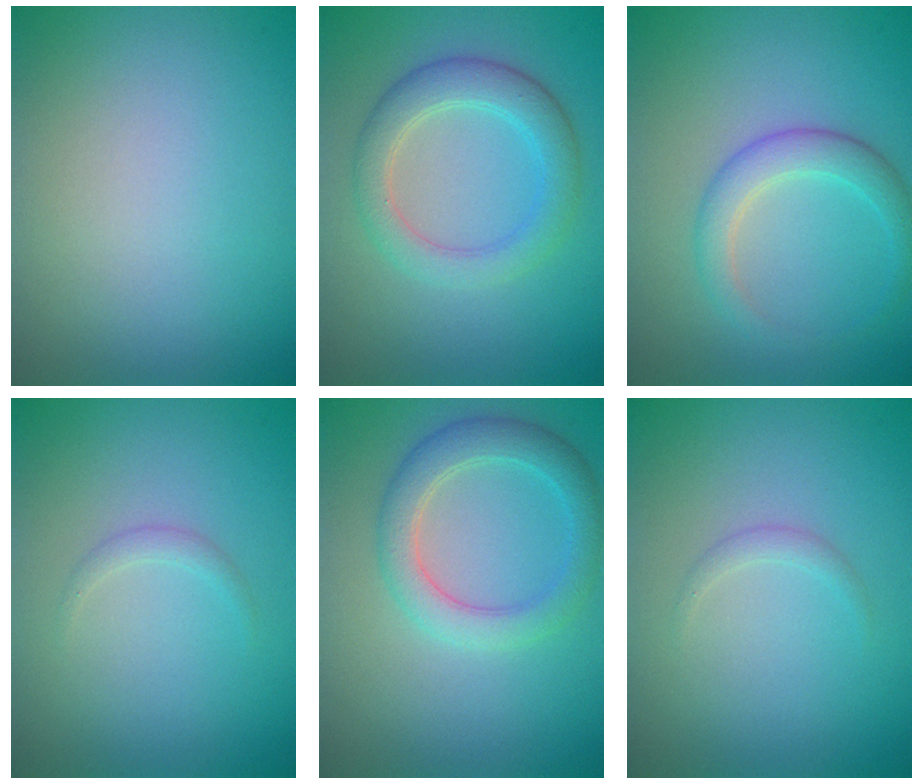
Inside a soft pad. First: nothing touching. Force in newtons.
{"total": 3.9, "press": 3.9, "slide": 0.1}
{"total": 2.9, "press": 2.9, "slide": 0.1}
{"total": 0.8, "press": 0.8, "slide": 0.1}
{"total": 3.6, "press": 3.6, "slide": 0.1}
{"total": 0.8, "press": 0.8, "slide": 0.1}